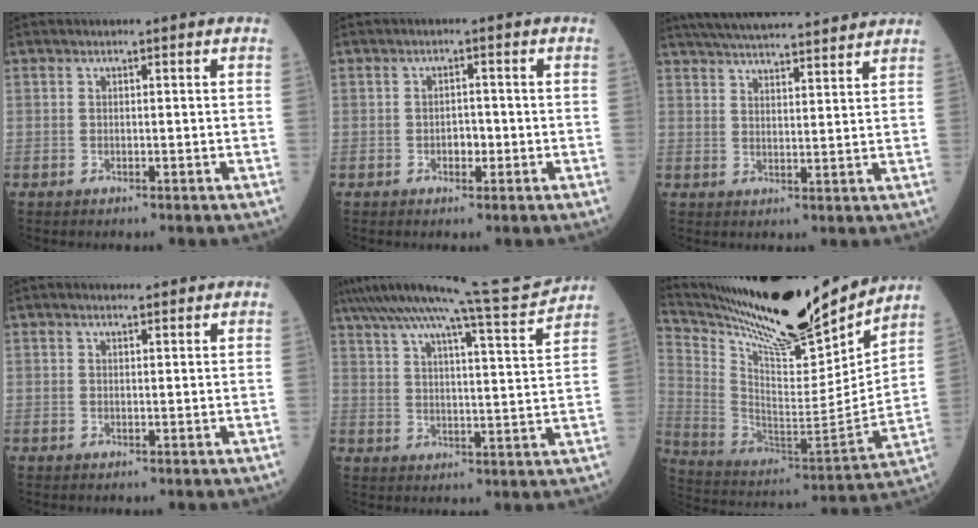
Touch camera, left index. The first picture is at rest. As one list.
[{"total": 1.9, "force": [-0.6, 1.1, 1.4], "torque": [-0.019, 0.003, -0.009]}, {"total": 17.7, "force": [16.1, 1.6, 7.2], "torque": [-0.123, 0.033, 0.230]}, {"total": 1.7, "force": [1.4, 0.4, 0.8], "torque": [-0.020, 0.011, 0.022]}, {"total": 16.9, "force": [15.3, -1.8, 6.9], "torque": [-0.122, -0.029, 0.218]}, {"total": 24.0, "force": [21.4, 2.3, 10.6], "torque": [-0.198, -0.046, 0.347]}]